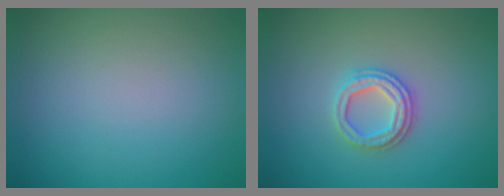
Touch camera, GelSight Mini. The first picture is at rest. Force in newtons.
{"total": 2.9, "press": 2.7, "slide": 1.0}